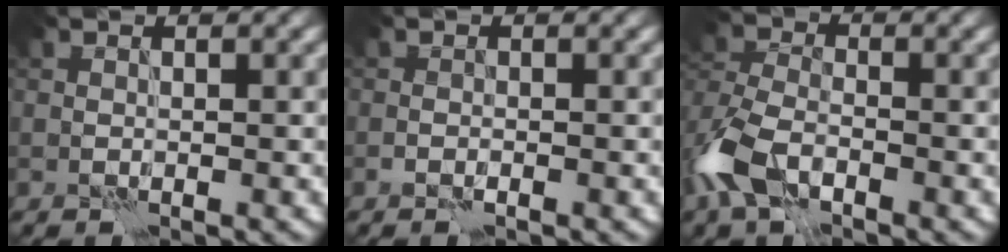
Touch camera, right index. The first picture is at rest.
{"total": 0.6, "force": [-0.4, 0.2, 0.4], "torque": [-0.007, 0.002, -0.009]}
{"total": 5.9, "force": [-3.2, 3.3, 3.7], "torque": [-0.087, 0.001, -0.078]}